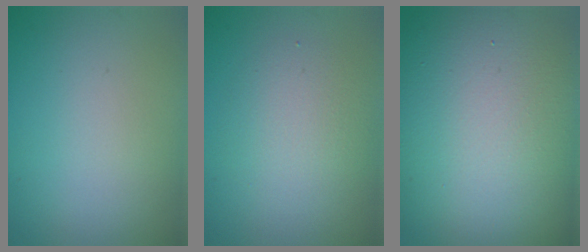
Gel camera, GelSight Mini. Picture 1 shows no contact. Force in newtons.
{"total": 3.1, "press": 3.1, "slide": 0.1}
{"total": 18.2, "press": 18.2, "slide": 1.2}